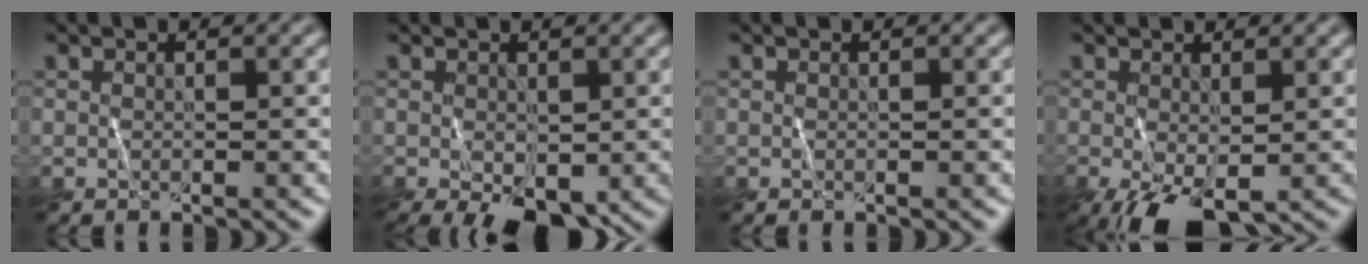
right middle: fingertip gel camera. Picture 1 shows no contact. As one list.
[{"total": 4.5, "force": [-1.4, 2.4, 3.6], "torque": [-0.079, -0.002, -0.018]}, {"total": 0.0}, {"total": 4.5, "force": [-1.7, 1.9, 3.7], "torque": [-0.082, -0.005, -0.025]}]